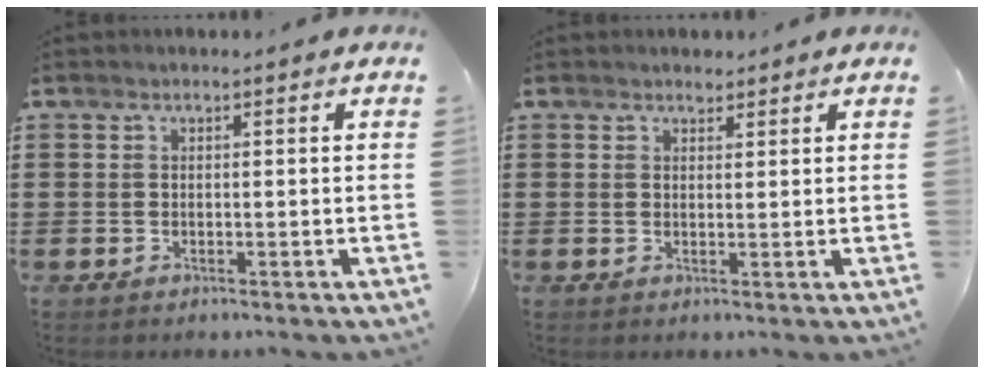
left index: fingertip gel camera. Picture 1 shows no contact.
{"total": 1.7, "force": [1.5, 0.8, 0.2], "torque": [0.000, 0.001, 0.026]}